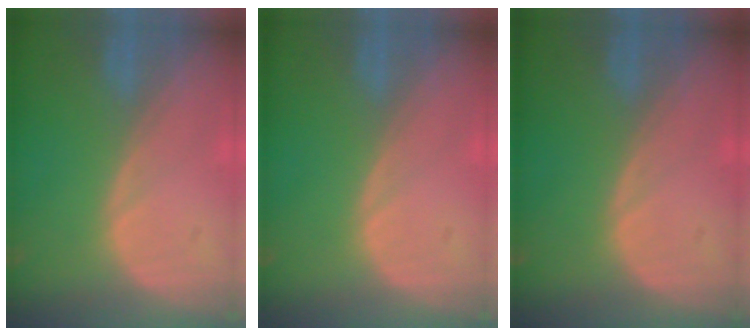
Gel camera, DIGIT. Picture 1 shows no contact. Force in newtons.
{"total": 0.0}
{"total": 0.0}